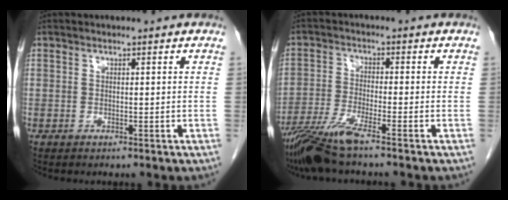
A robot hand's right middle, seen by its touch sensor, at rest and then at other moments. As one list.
[{"total": 7.5, "force": [-5.7, -0.3, 4.8], "torque": [-0.100, -0.026, -0.112]}]